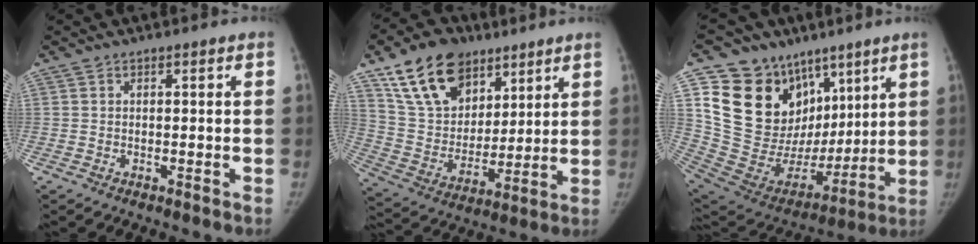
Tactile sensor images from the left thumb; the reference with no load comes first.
{"total": 19.1, "force": [11.5, 12.4, 8.8], "torque": [-0.121, -0.034, 0.219]}
{"total": 24.9, "force": [10.7, 18.2, 13.2], "torque": [-0.184, -0.008, 0.213]}